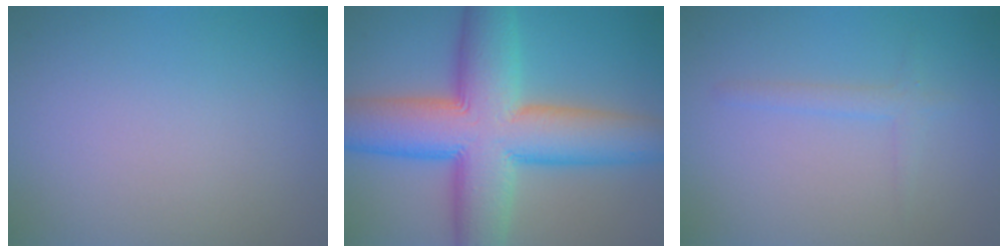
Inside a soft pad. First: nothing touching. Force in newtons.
{"total": 14.0, "press": 13.9, "slide": 0.5}
{"total": 1.4, "press": 1.4, "slide": 0.1}